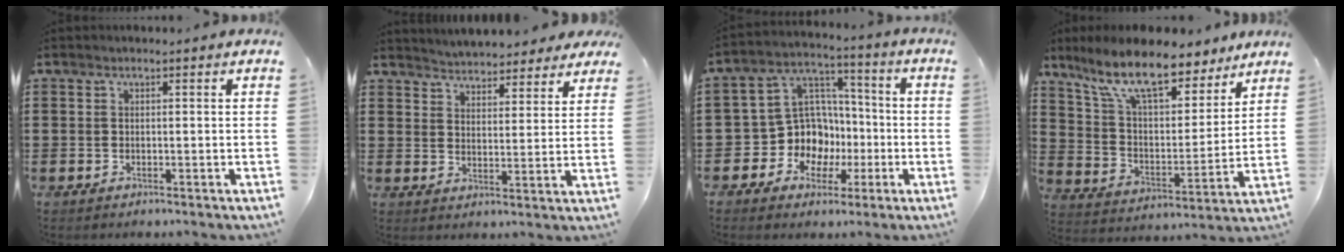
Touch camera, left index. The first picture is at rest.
{"total": 4.5, "force": [4.5, 0.4, 0.1], "torque": [-0.024, -0.021, 0.080]}
{"total": 10.6, "force": [-2.6, 9.7, 3.2], "torque": [-0.108, 0.008, -0.040]}
{"total": 12.2, "force": [9.8, 3.1, 6.7], "torque": [-0.158, -0.044, 0.172]}